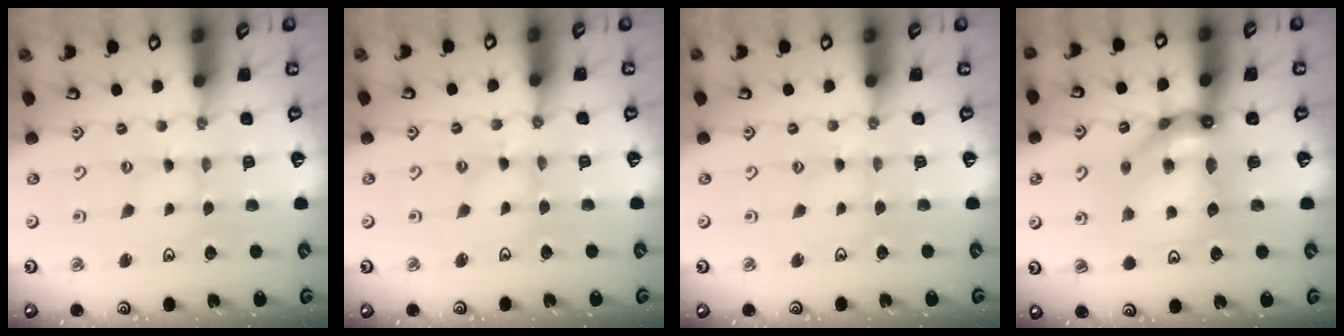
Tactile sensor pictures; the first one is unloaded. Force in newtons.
{"total": 1.9, "press": 1.9, "slide": 0.3}
{"total": 0.0}
{"total": 13.1, "press": 13.0, "slide": 1.6}